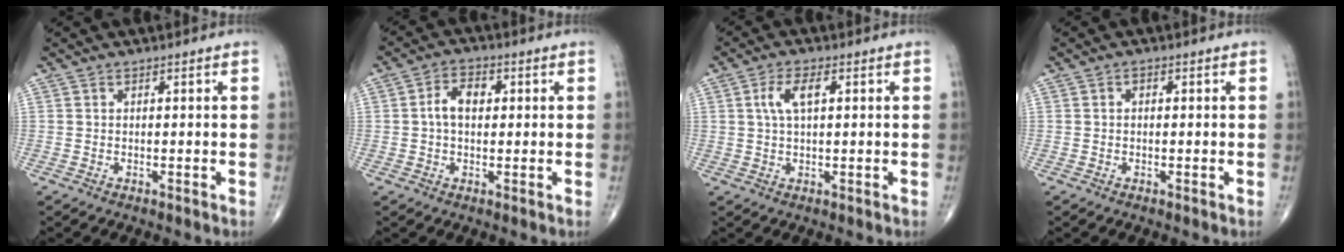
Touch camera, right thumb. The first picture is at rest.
{"total": 5.3, "force": [0.6, 3.4, 4.0], "torque": [-0.069, 0.015, 0.004]}
{"total": 4.9, "force": [1.3, 2.1, 4.3], "torque": [-0.091, 0.009, 0.024]}
{"total": 0.7, "force": [0.1, 0.5, 0.5], "torque": [-0.004, 0.002, 0.001]}